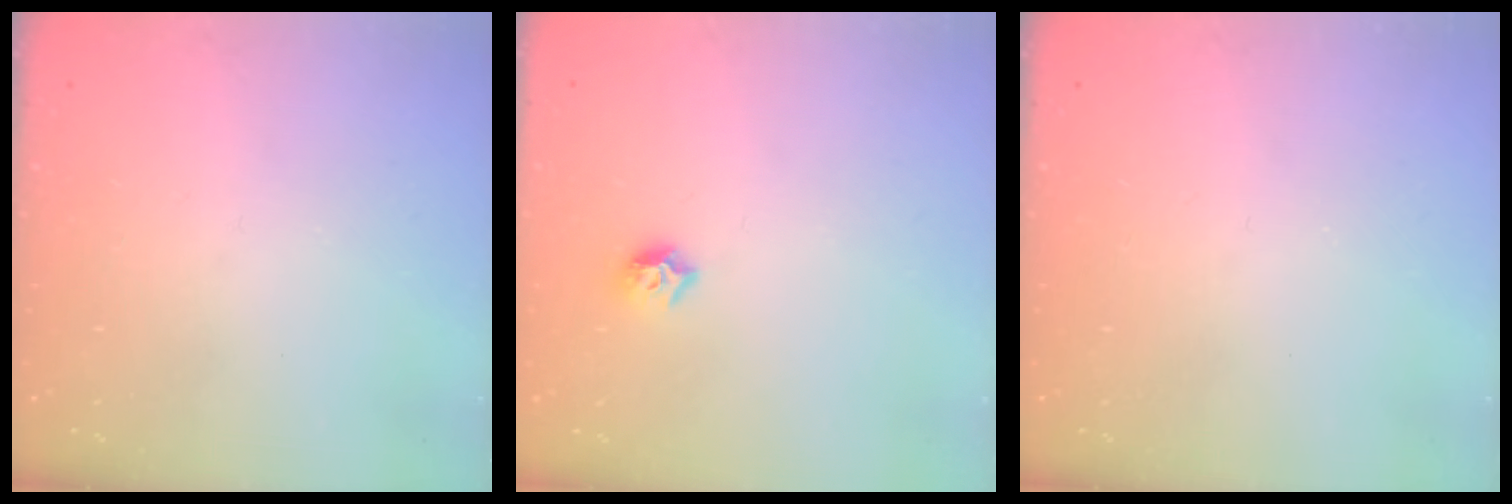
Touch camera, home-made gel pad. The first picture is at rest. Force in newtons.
{"total": 6.2, "press": 6.2, "slide": 0.8}
{"total": 0.0}